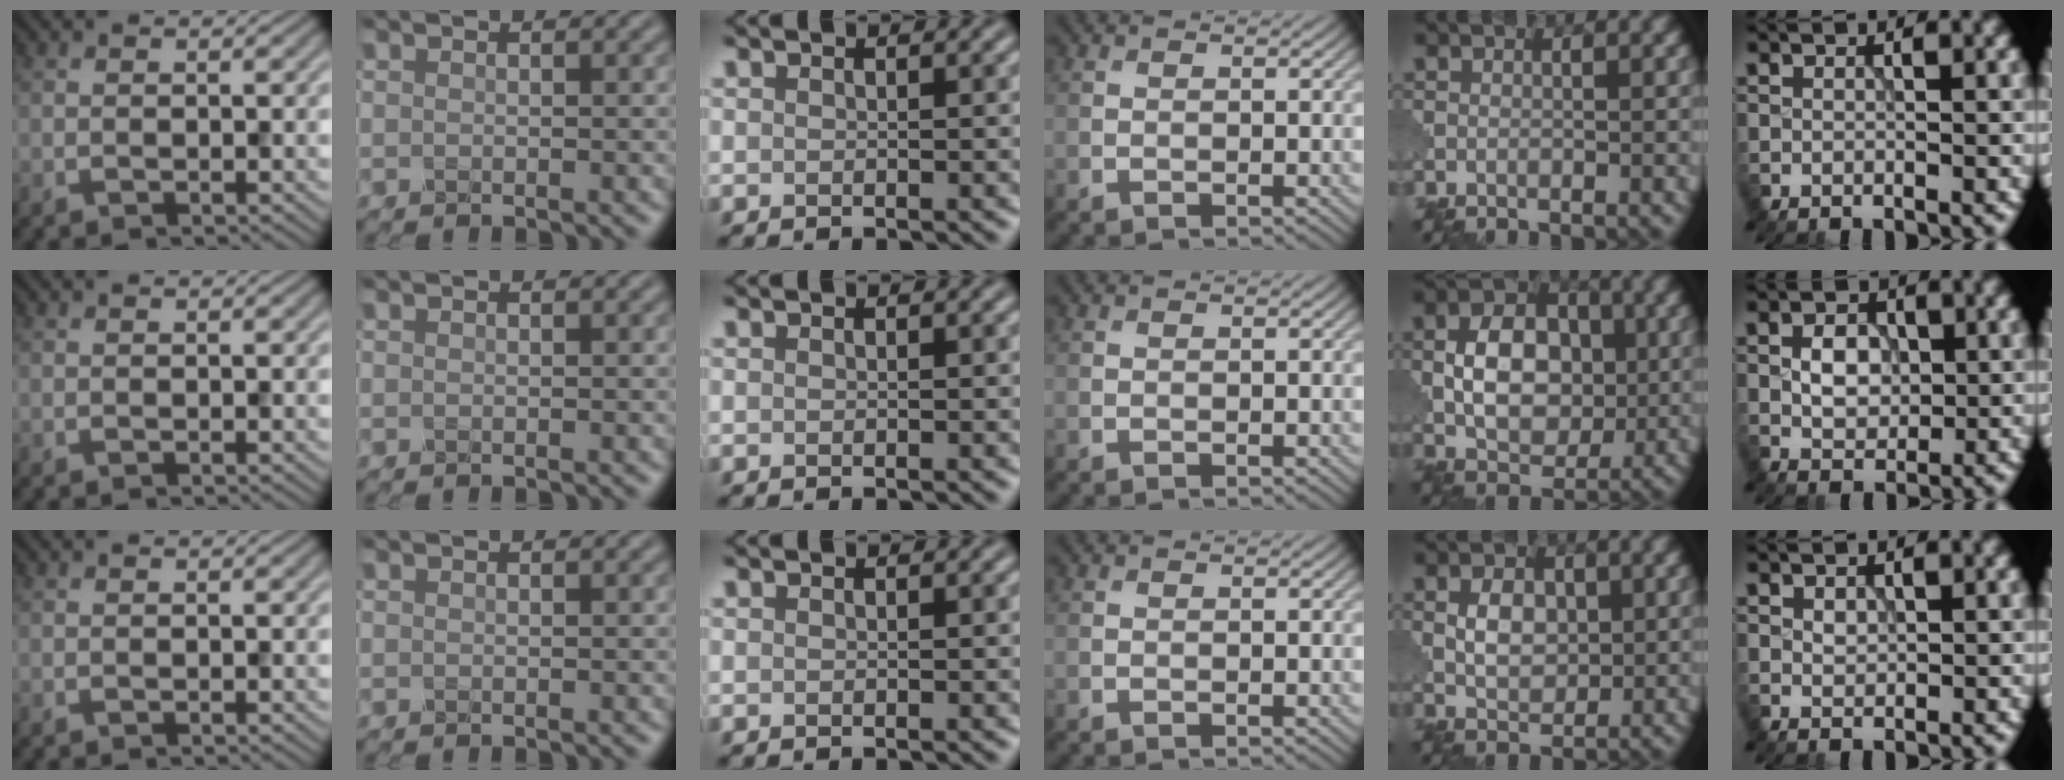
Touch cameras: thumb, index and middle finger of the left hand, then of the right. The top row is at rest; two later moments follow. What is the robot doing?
{"motion": "close", "object": "eyeshadow palette"}